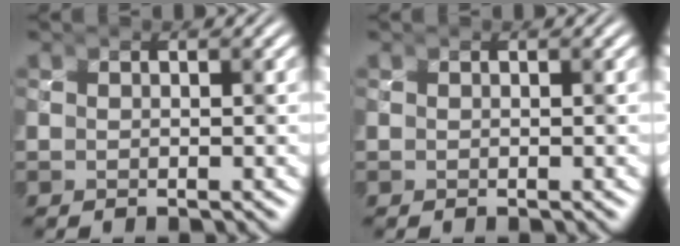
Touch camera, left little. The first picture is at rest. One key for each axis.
{"total": 0.0}